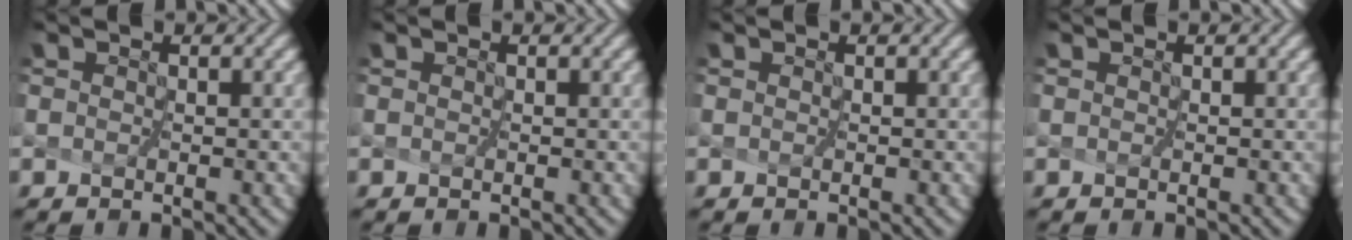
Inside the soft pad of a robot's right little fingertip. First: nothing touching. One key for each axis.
{"total": 0.0}
{"total": 0.0}
{"total": 0.0}